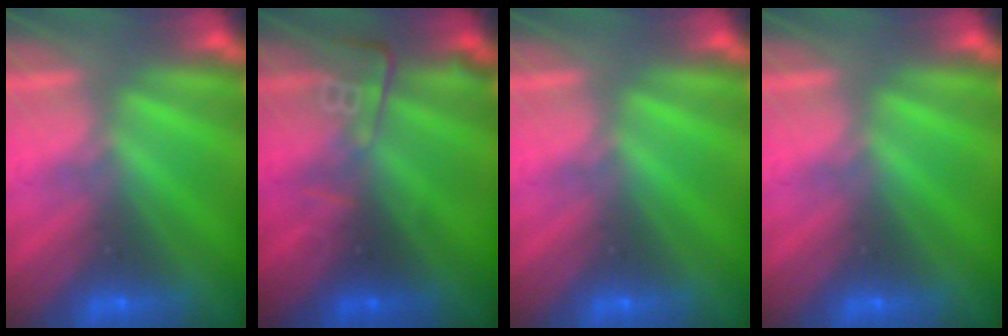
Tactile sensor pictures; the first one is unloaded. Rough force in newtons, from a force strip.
{"total": 2.7}
{"total": 0.0}
{"total": 0.0}